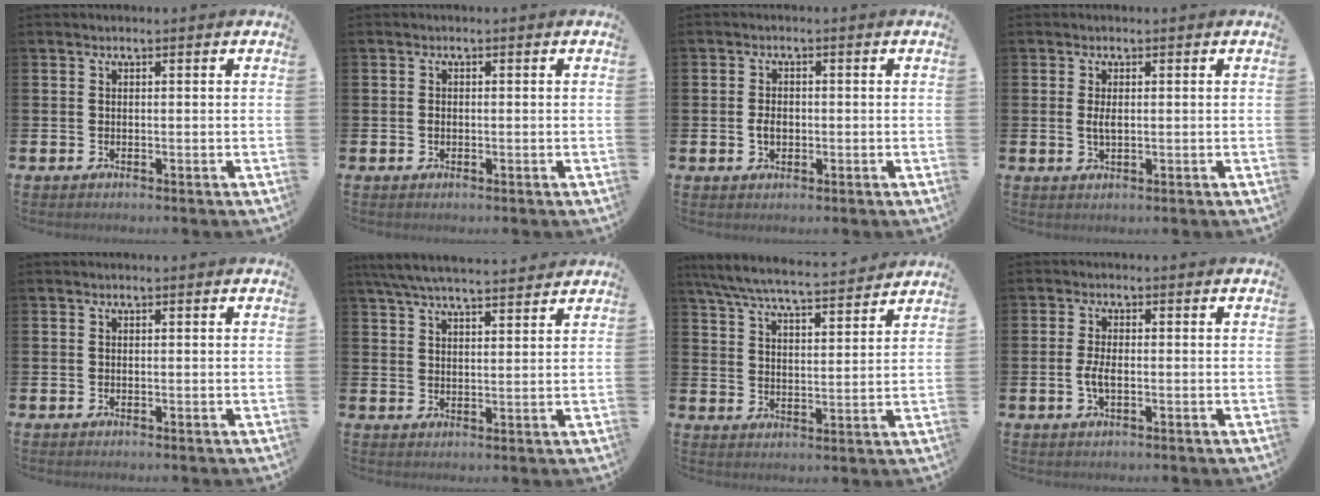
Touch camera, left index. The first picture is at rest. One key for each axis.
{"total": 0.8, "fx": -0.2, "fy": 0.6, "fz": 0.5, "tx": -0.009, "ty": 0.004, "tz": -0.004}
{"total": 2.2, "fx": -0.2, "fy": 1.5, "fz": 1.6, "tx": -0.029, "ty": 0.005, "tz": -0.006}
{"total": 2.1, "fx": 0.2, "fy": 0.8, "fz": 1.9, "tx": -0.035, "ty": 0.002, "tz": 0.002}
{"total": 0.0}
{"total": 6.2, "fx": 5.9, "fy": 0.5, "fz": 1.9, "tx": -0.050, "ty": -0.026, "tz": 0.107}
{"total": 7.1, "fx": 6.7, "fy": 0.6, "fz": 2.3, "tx": -0.071, "ty": -0.044, "tz": 0.117}
{"total": 2.6, "fx": -0.5, "fy": 1.1, "fz": 2.3, "tx": -0.041, "ty": 0.002, "tz": -0.010}